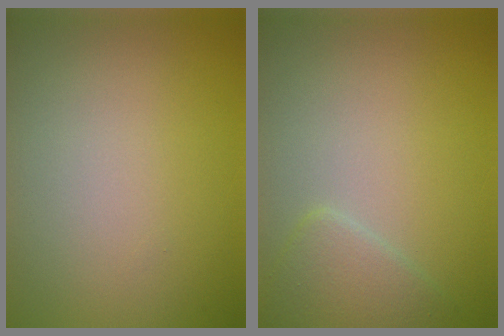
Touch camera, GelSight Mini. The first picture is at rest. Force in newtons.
{"total": 2.3, "press": 2.3, "slide": 0.0}